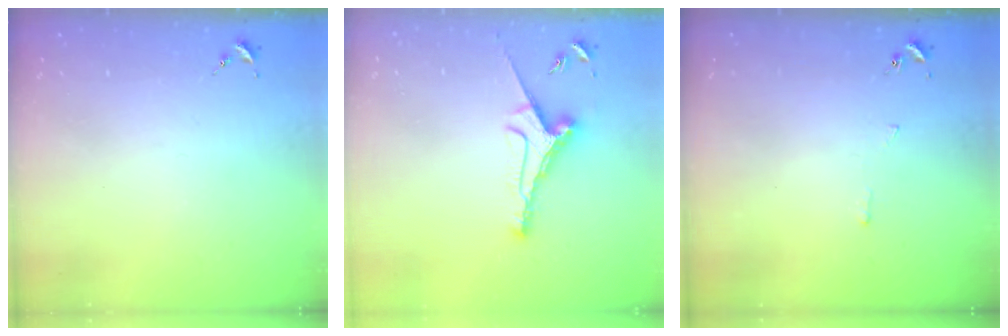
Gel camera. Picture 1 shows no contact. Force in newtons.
{"total": 8.6, "press": 8.6, "slide": 0.2}
{"total": 2.5, "press": 2.5, "slide": 0.3}